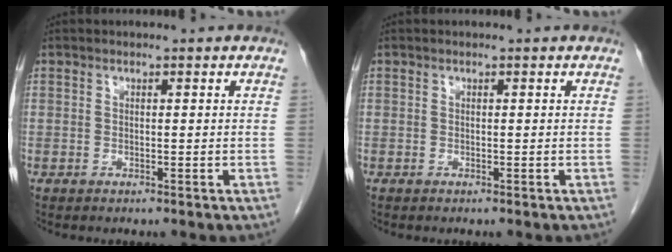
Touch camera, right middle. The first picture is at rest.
{"total": 0.0}